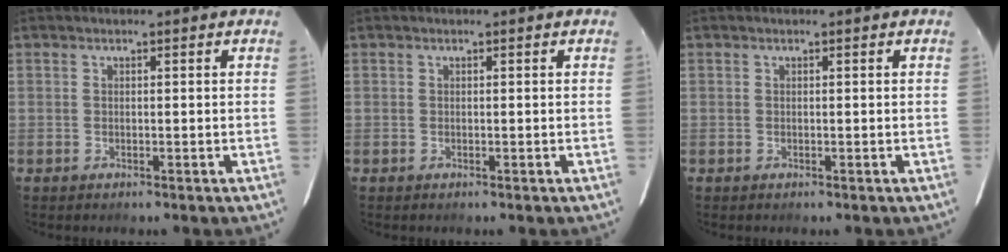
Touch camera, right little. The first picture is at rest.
{"total": 0.0}
{"total": 0.0}